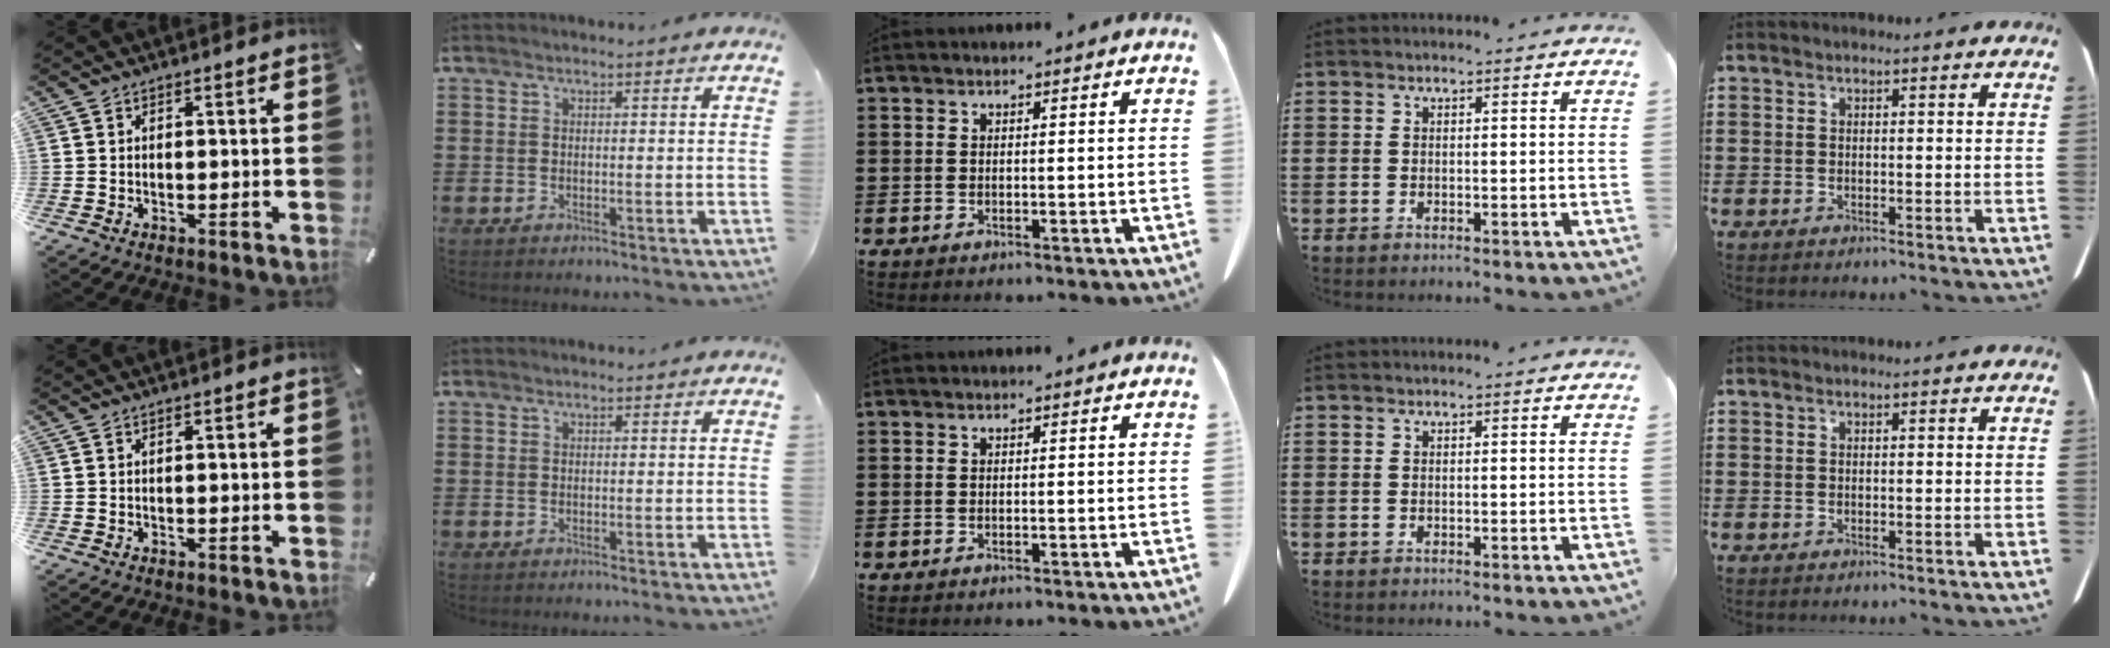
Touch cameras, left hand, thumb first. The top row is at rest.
{}